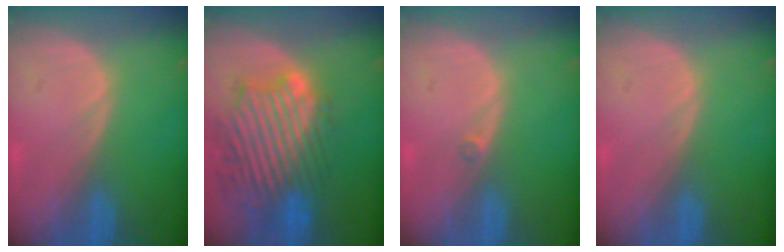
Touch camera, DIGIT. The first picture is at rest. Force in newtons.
{"total": 12.7, "press": 11.4, "slide": 5.6}
{"total": 0.7, "press": 0.6, "slide": 0.3}
{"total": 0.0}